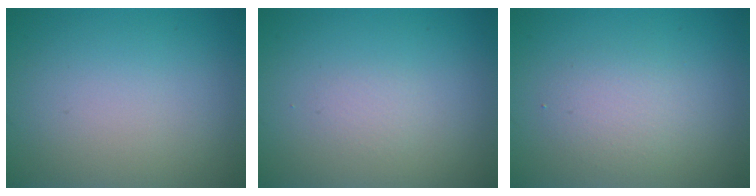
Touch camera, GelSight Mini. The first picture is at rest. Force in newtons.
{"total": 0.7, "press": 0.7, "slide": 0.0}
{"total": 2.1, "press": 2.1, "slide": 0.0}